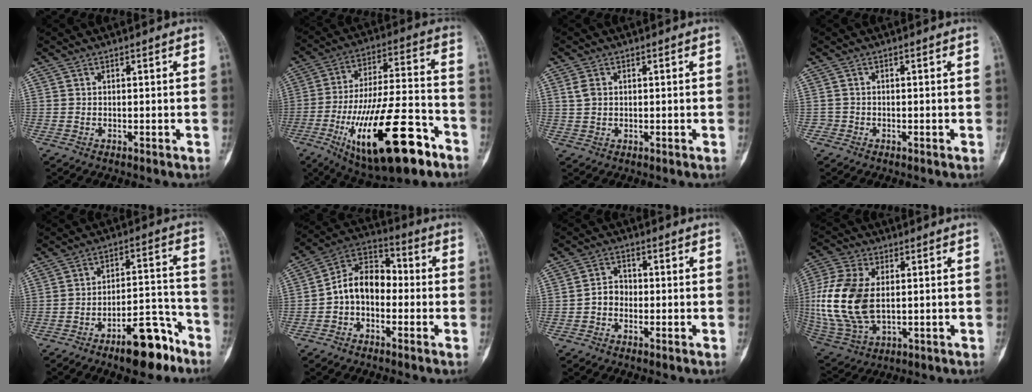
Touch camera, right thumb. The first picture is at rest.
{"total": 25.0, "force": [-11.5, 8.6, 20.4], "torque": [-0.363, 0.046, -0.177]}
{"total": 2.7, "force": [0.7, 2.0, 1.7], "torque": [-0.033, 0.002, 0.018]}
{"total": 1.3, "force": [-0.6, 1.1, -0.3], "torque": [0.012, 0.008, -0.018]}
{"total": 12.3, "force": [-8.1, 4.5, 8.0], "torque": [-0.102, 0.072, -0.127]}
{"total": 10.6, "force": [-1.7, 7.6, 7.3], "torque": [-0.101, 0.042, -0.047]}
{"total": 3.5, "force": [-1.0, 2.8, 1.8], "torque": [-0.019, 0.016, -0.026]}
{"total": 17.9, "force": [0.6, 10.9, 14.1], "torque": [-0.319, -0.004, 0.021]}